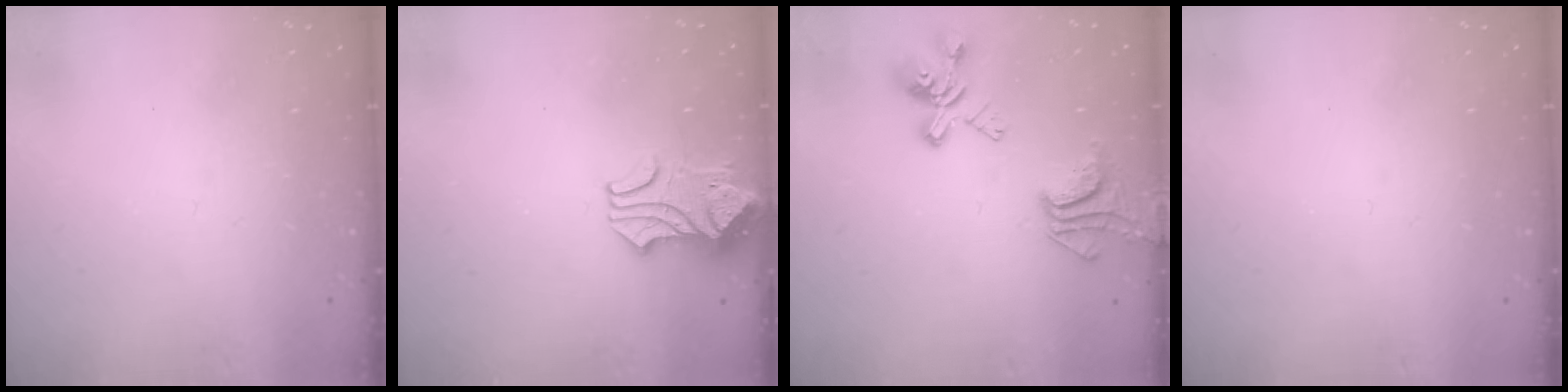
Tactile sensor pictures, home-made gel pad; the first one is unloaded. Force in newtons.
{"total": 2.0, "press": 1.7, "slide": 1.0}
{"total": 7.4, "press": 7.0, "slide": 2.5}
{"total": 0.0}